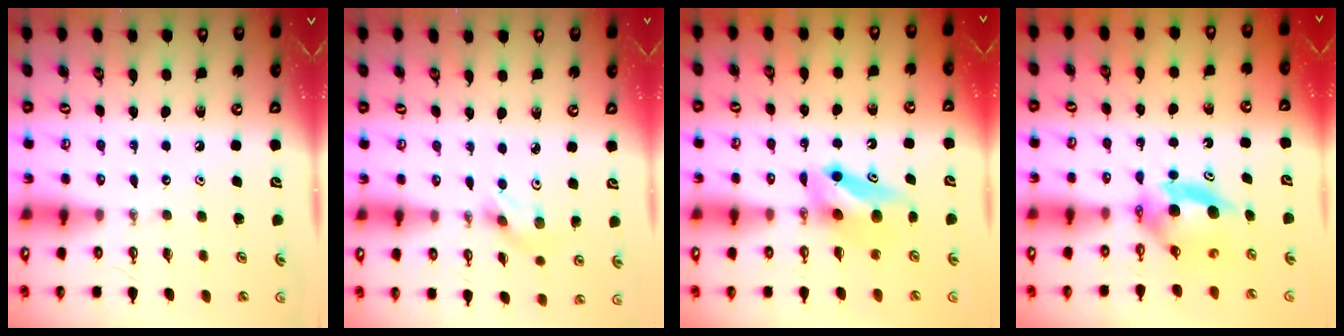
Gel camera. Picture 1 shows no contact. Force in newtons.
{"total": 4.0, "press": 4.0, "slide": 0.8}
{"total": 8.0, "press": 7.3, "slide": 3.2}
{"total": 7.0, "press": 6.3, "slide": 3.0}